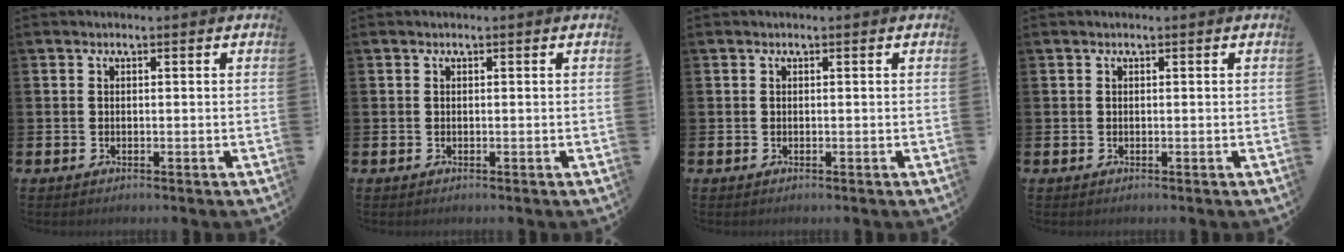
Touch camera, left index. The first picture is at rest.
{"total": 0.0}
{"total": 0.0}
{"total": 0.0}